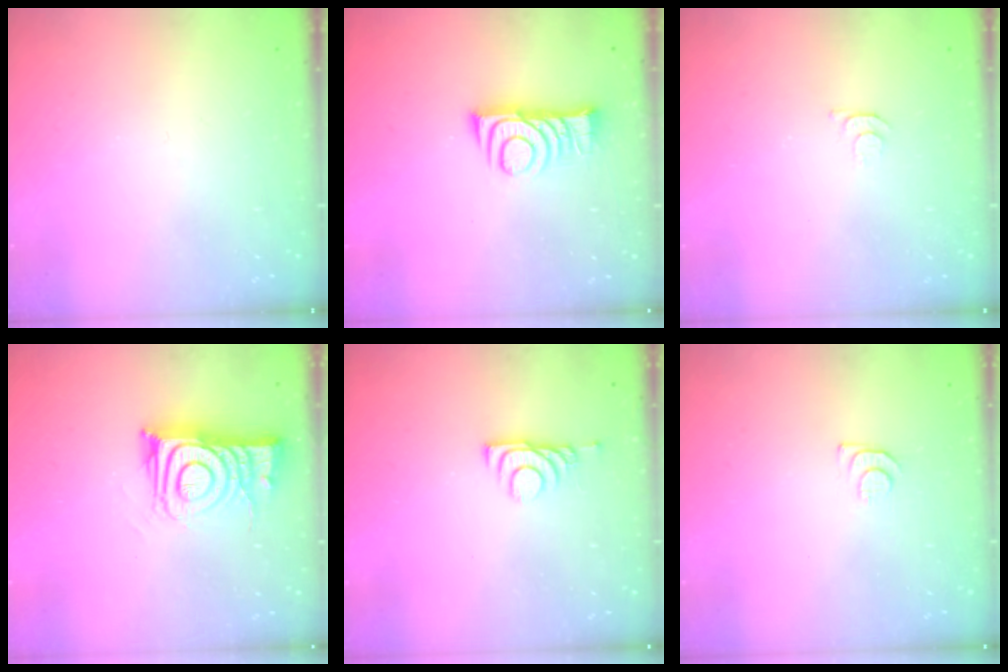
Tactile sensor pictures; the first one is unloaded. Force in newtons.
{"total": 8.8, "press": 8.8, "slide": 0.8}
{"total": 3.8, "press": 3.7, "slide": 0.7}
{"total": 11.4, "press": 11.3, "slide": 0.9}
{"total": 6.0, "press": 5.9, "slide": 0.8}
{"total": 5.4, "press": 5.4, "slide": 0.7}